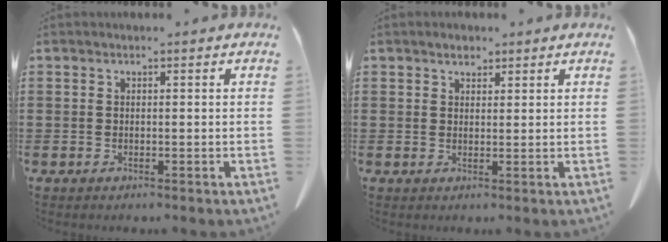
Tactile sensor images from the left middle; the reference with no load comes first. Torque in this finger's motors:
{"motor_torque": [-0.28, 0.40, -0.06, 0.00]}